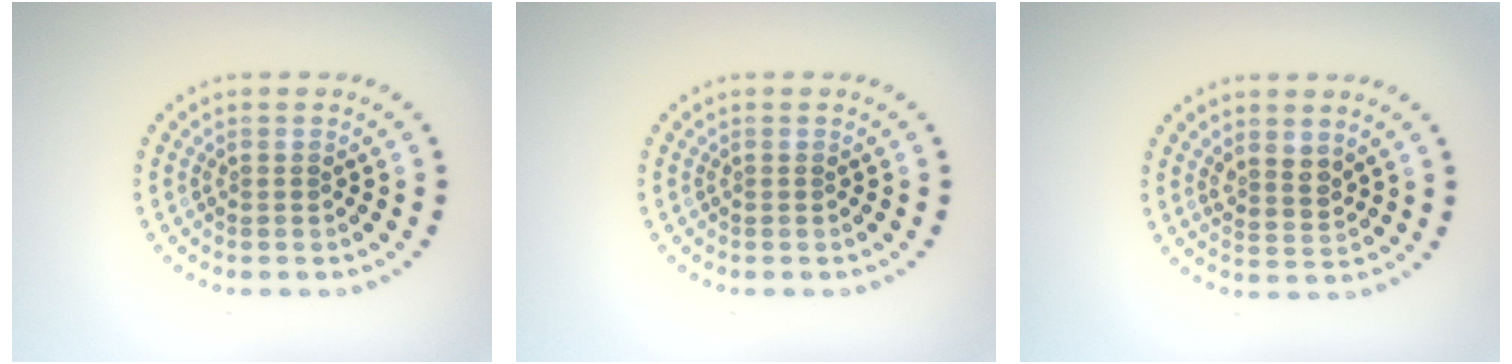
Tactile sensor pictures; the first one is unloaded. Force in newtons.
{"total": 0.0}
{"total": 2.0, "press": 1.6, "slide": 1.1}